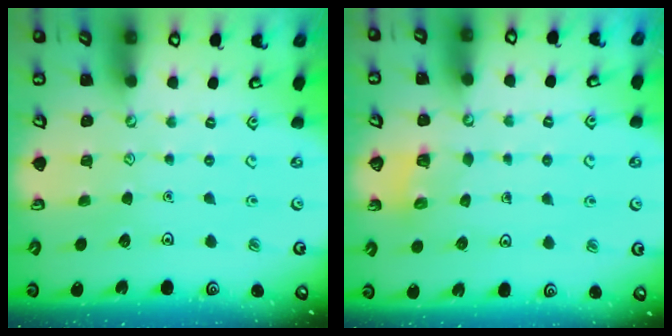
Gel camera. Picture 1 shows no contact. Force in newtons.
{"total": 3.7, "press": 3.6, "slide": 0.2}